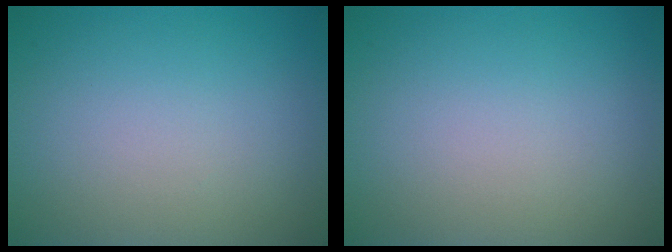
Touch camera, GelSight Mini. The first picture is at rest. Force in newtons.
{"total": 0.0}